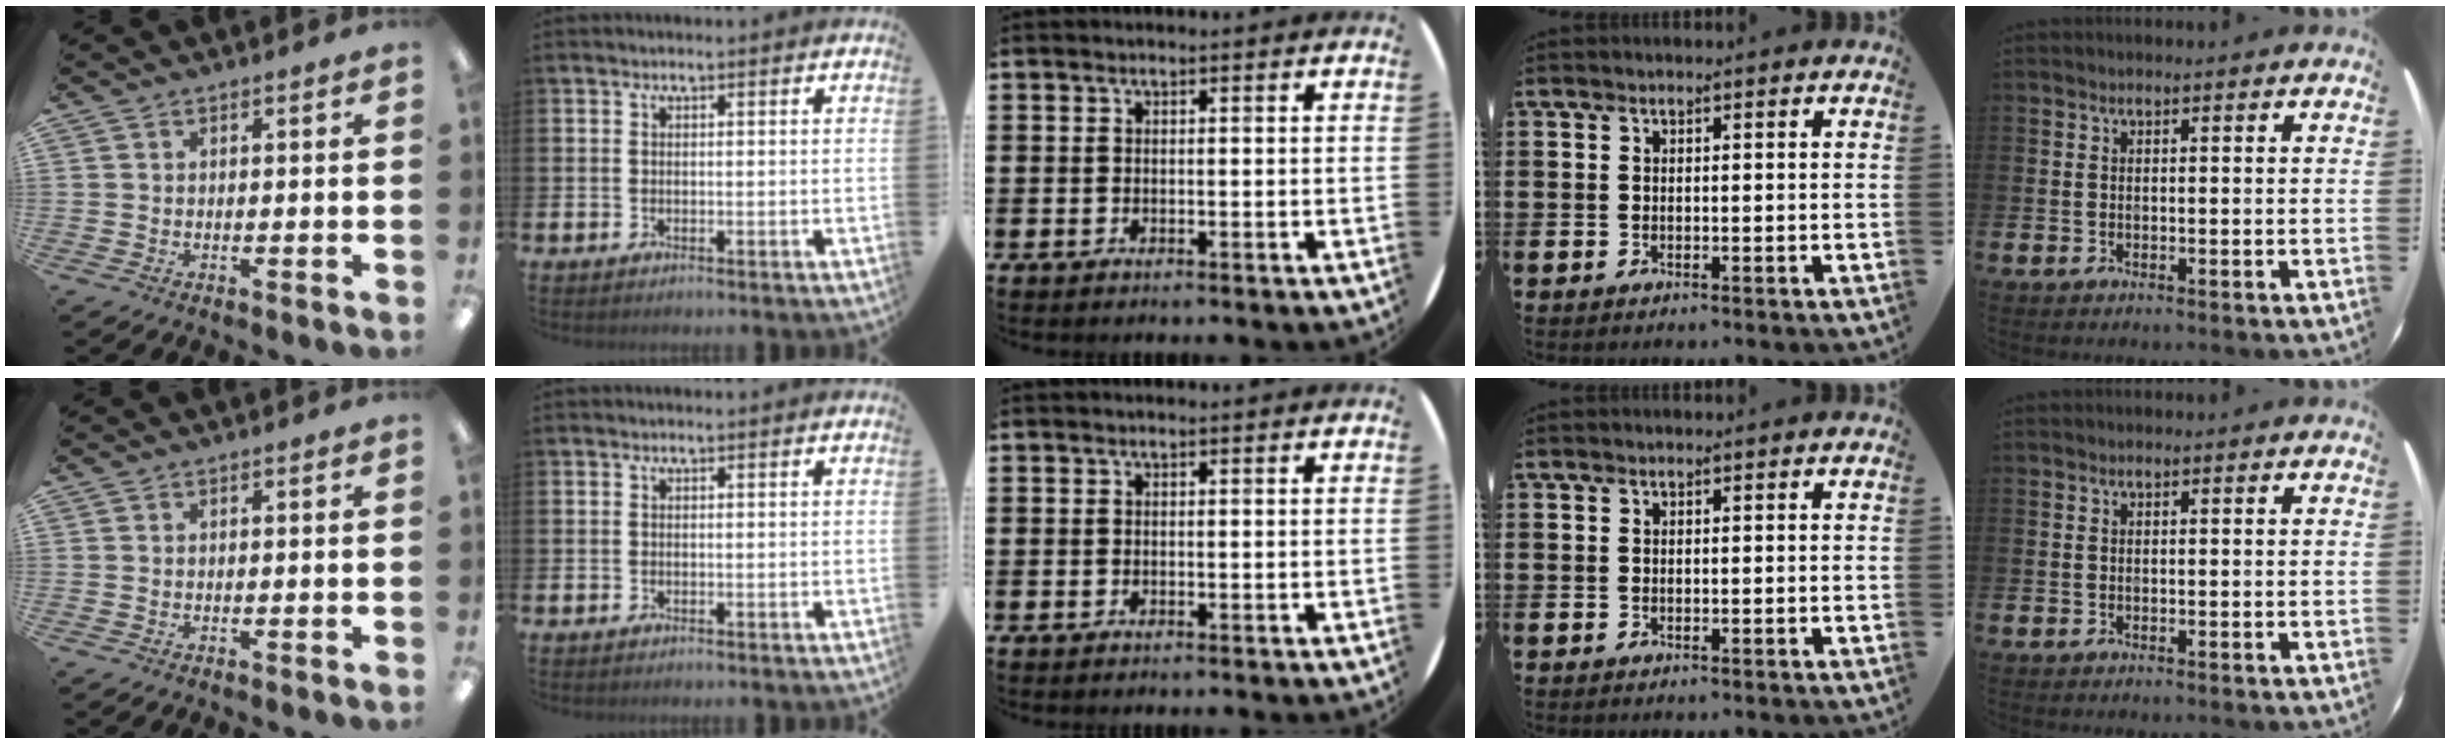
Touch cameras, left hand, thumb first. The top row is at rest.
{}